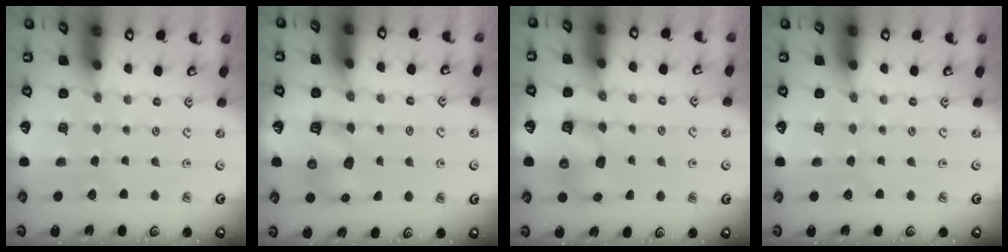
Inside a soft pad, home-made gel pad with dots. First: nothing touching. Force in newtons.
{"total": 6.4, "press": 6.4, "slide": 0.4}
{"total": 6.7, "press": 6.6, "slide": 1.0}
{"total": 0.0}